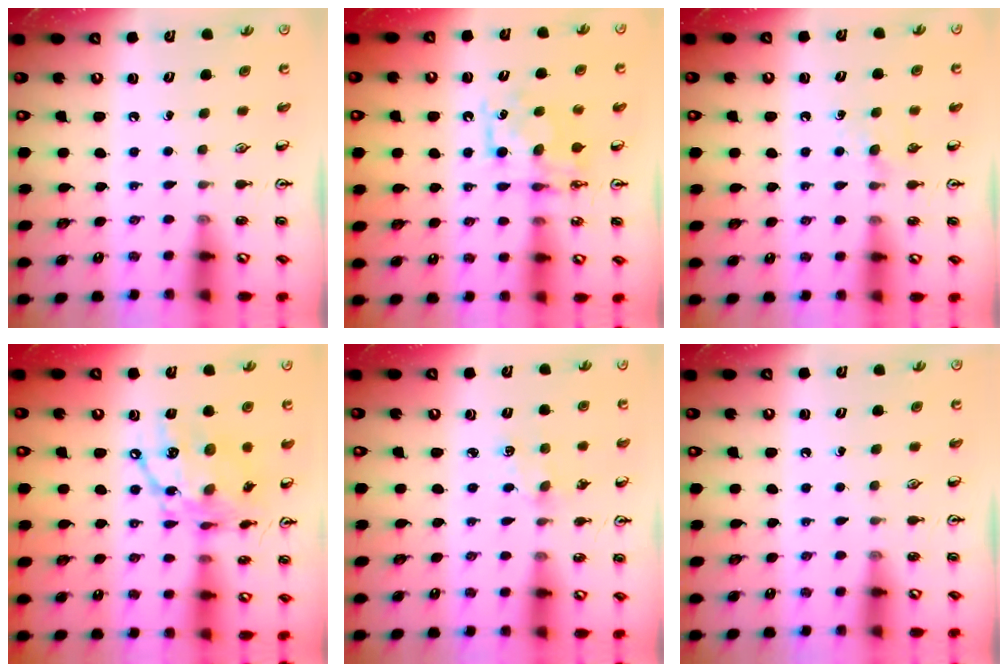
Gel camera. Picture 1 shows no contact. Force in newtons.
{"total": 7.7, "press": 7.7, "slide": 0.4}
{"total": 3.4, "press": 3.3, "slide": 0.5}
{"total": 17.9, "press": 17.8, "slide": 1.8}
{"total": 3.0, "press": 3.0, "slide": 0.4}
{"total": 0.0}